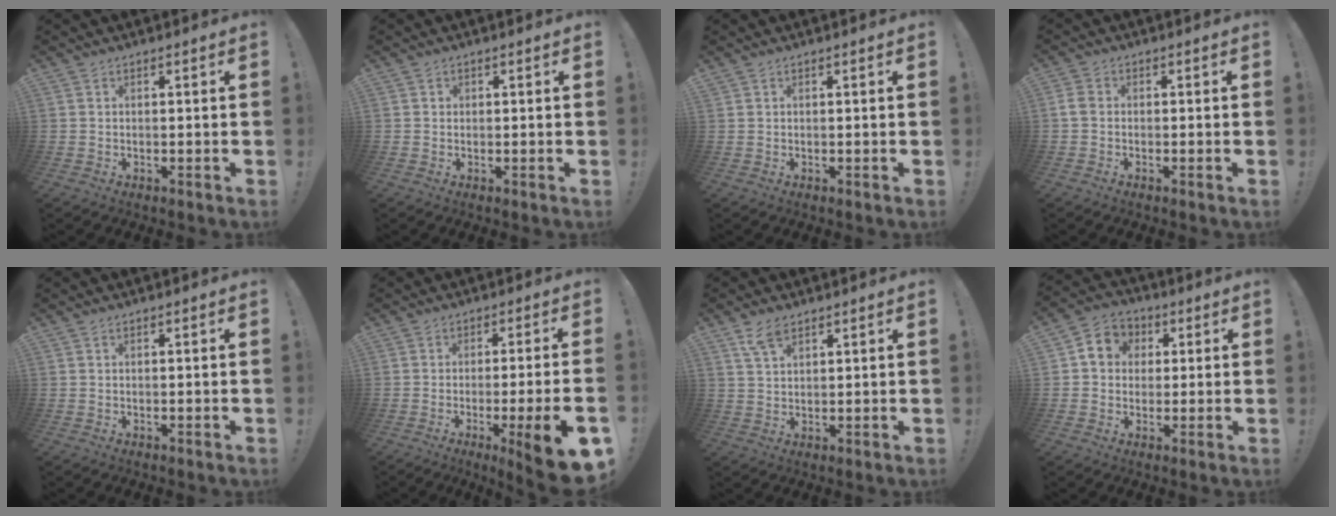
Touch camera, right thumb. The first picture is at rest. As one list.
[{"total": 0.8, "force": [0.4, 0.6, 0.2], "torque": [0.001, 0.000, 0.006]}, {"total": 0.0}, {"total": 3.0, "force": [-0.6, 2.1, 2.0], "torque": [-0.046, 0.009, -0.010]}, {"total": 0.0}, {"total": 12.2, "force": [-4.5, 0.7, 11.4], "torque": [-0.160, 0.012, -0.058]}, {"total": 5.6, "force": [3.7, 2.6, 3.3], "torque": [-0.058, -0.013, 0.069]}, {"total": 7.6, "force": [1.2, 7.0, 2.7], "torque": [-0.041, 0.009, 0.029]}]